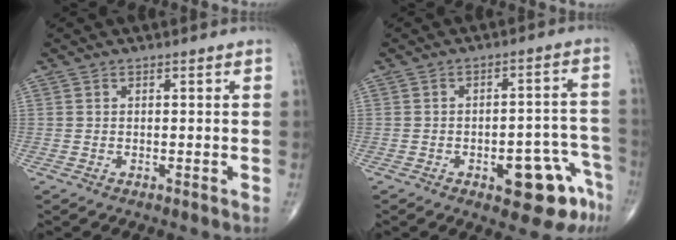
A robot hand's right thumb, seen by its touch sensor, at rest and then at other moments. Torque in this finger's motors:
{"motor_torque": [1.07, 0.88, 0.42, -0.61, 0.18]}